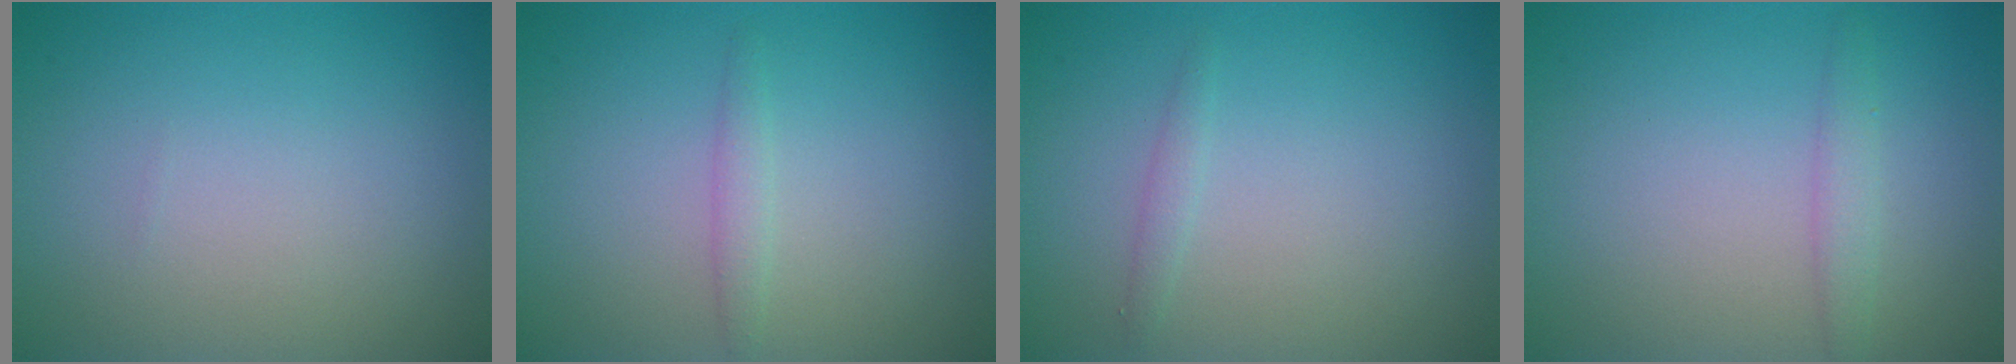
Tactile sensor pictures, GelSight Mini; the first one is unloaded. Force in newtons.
{"total": 1.1, "press": 1.1, "slide": 0.0}
{"total": 0.8, "press": 0.8, "slide": 0.1}
{"total": 1.5, "press": 1.5, "slide": 0.1}